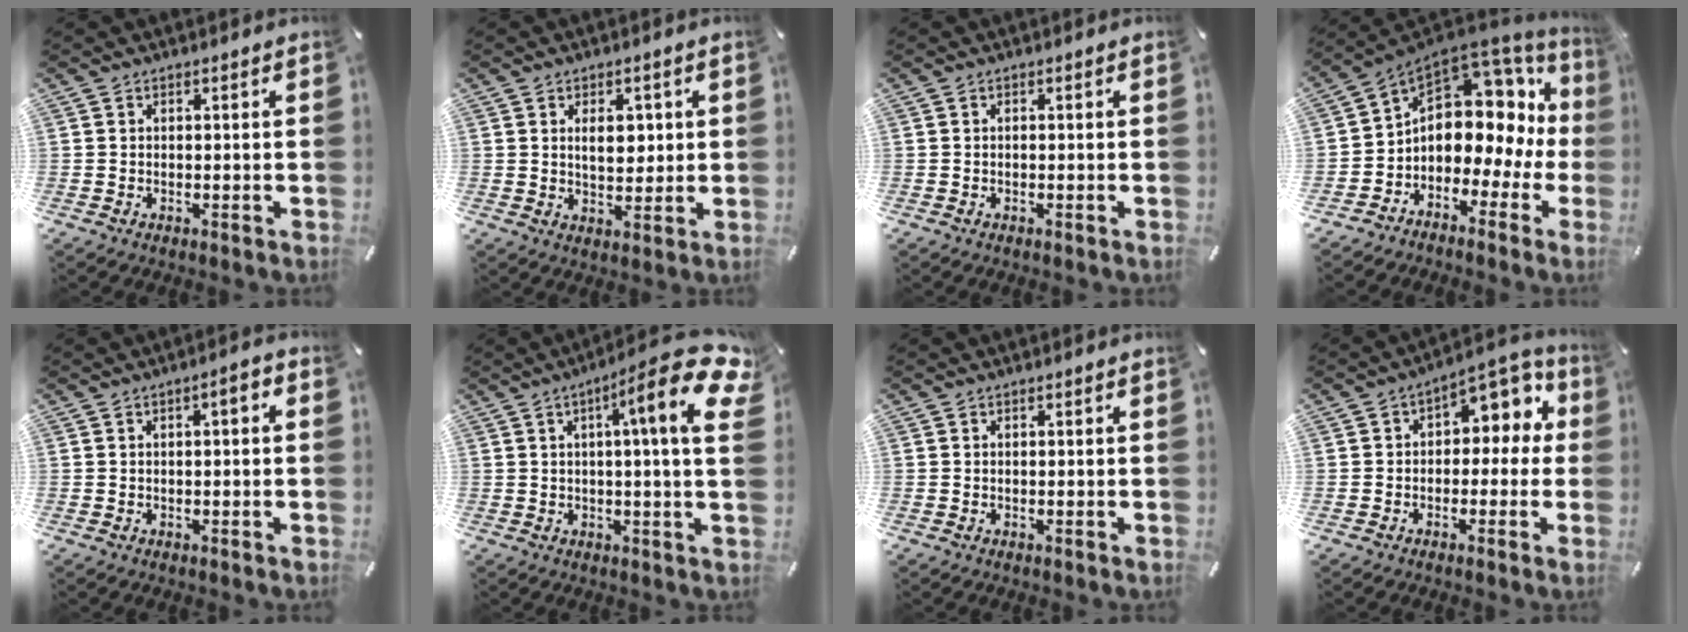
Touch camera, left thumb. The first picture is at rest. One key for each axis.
{"total": 6.0, "fx": 1.3, "fy": 3.9, "fz": 4.4, "tx": -0.062, "ty": -0.004, "tz": 0.016}
{"total": 0.0}
{"total": 11.2, "fx": 2.4, "fy": 9.1, "fz": 6.1, "tx": -0.099, "ty": -0.039, "tz": 0.038}
{"total": 2.8, "fx": -0.1, "fy": 0.9, "fz": 2.7, "tx": -0.041, "ty": 0.006, "tz": -0.006}
{"total": 18.1, "fx": 6.8, "fy": 2.6, "fz": 16.5, "tx": -0.239, "ty": -0.043, "tz": 0.089}
{"total": 0.0}
{"total": 7.3, "fx": 2.5, "fy": 5.0, "fz": 4.7, "tx": -0.061, "ty": -0.019, "tz": 0.037}